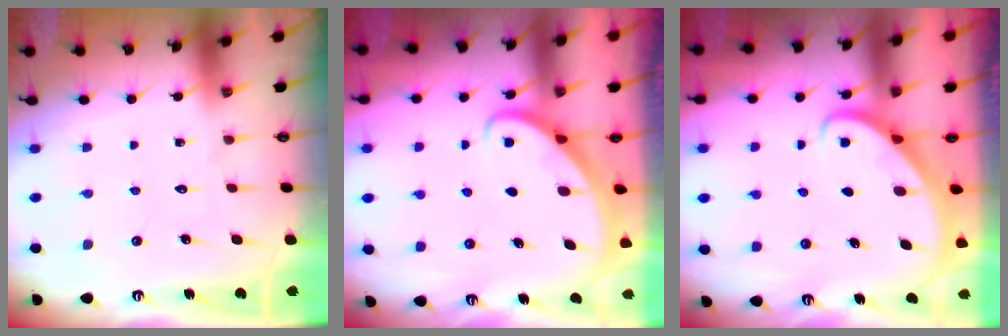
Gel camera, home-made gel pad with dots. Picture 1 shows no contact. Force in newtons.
{"total": 2.7, "press": 2.7, "slide": 0.2}
{"total": 2.9, "press": 2.9, "slide": 0.2}